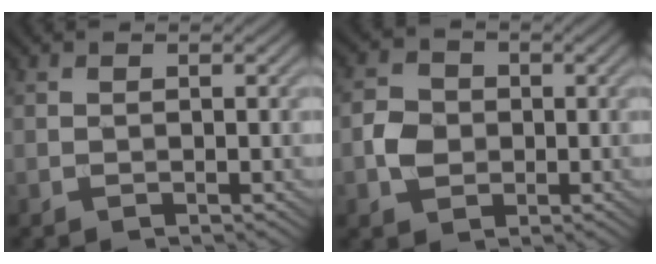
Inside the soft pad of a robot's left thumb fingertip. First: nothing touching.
{"total": 3.8, "force": [-0.7, 3.2, 1.8], "torque": [-0.041, 0.001, -0.019]}